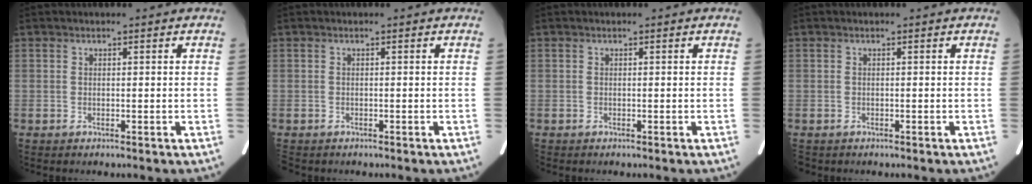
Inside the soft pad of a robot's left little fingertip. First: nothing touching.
{"total": 1.2, "force": [-1.0, 0.6, 0.3], "torque": [-0.010, -0.001, -0.012]}
{"total": 0.0}
{"total": 0.5, "force": [-0.4, 0.3, 0.1], "torque": [-0.009, 0.001, -0.006]}